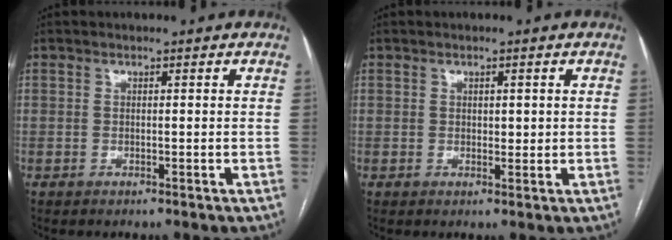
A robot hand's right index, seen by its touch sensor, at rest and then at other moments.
{"total": 1.5, "force": [0.4, 0.9, 1.1], "torque": [-0.013, -0.002, 0.007]}